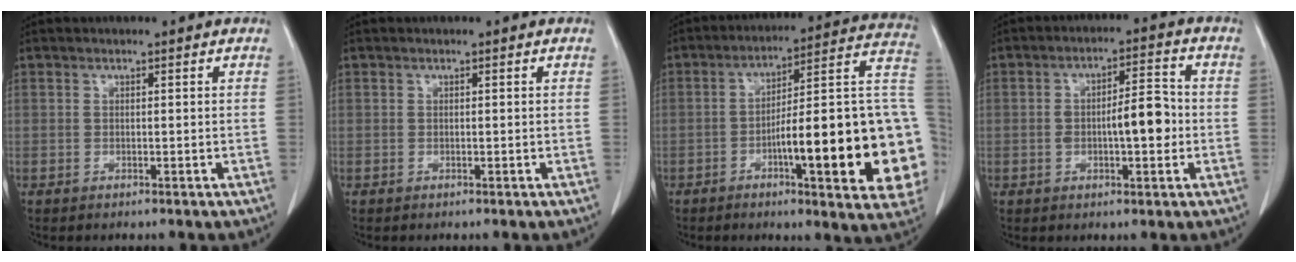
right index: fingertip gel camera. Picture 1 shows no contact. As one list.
[{"total": 0.0}, {"total": 25.3, "force": [-5.1, 3.6, 24.5], "torque": [-0.234, 0.021, -0.067]}, {"total": 7.3, "force": [-0.8, 2.1, 7.0], "torque": [-0.117, 0.015, -0.013]}]